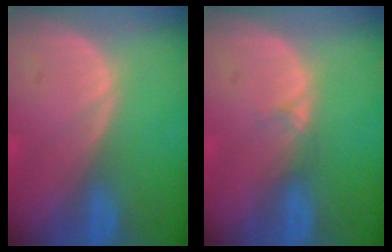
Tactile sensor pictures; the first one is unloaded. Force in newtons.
{"total": 0.9, "press": 0.8, "slide": 0.2}